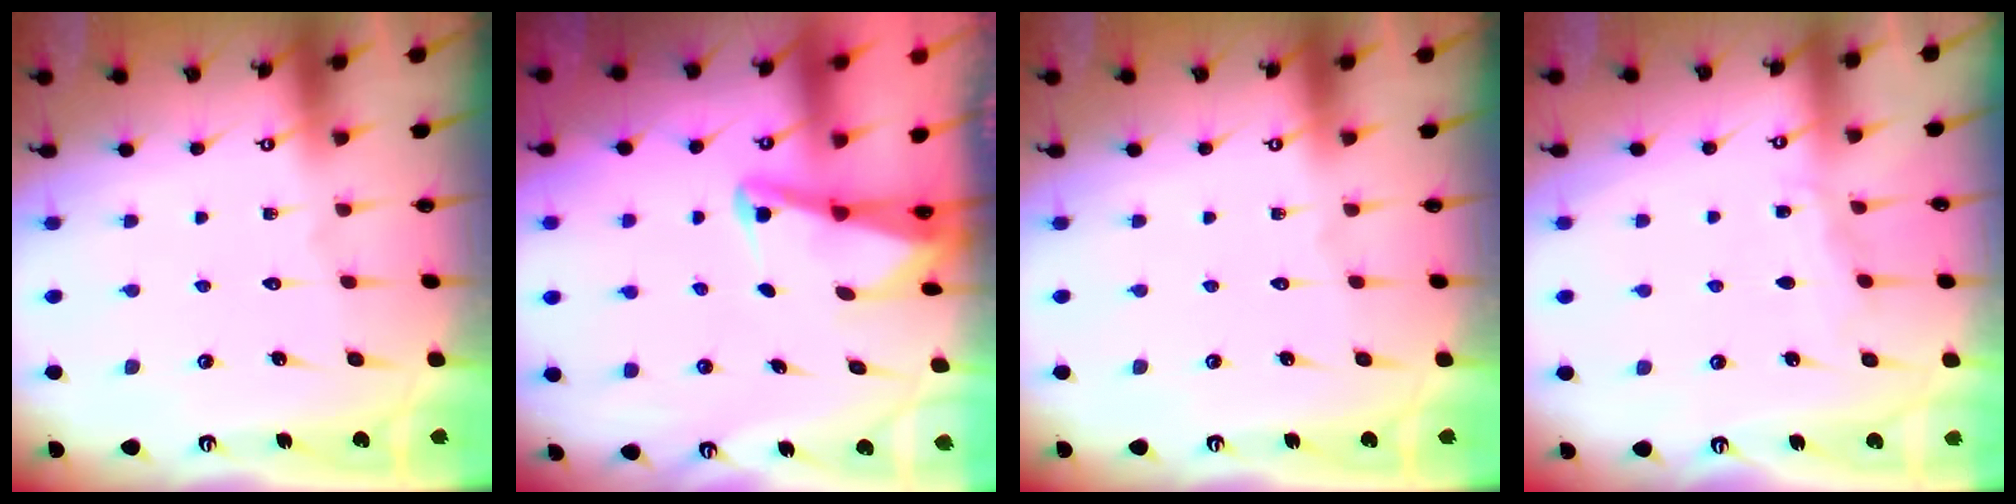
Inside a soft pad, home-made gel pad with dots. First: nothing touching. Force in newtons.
{"total": 2.6, "press": 2.5, "slide": 0.6}
{"total": 0.0}
{"total": 4.7, "press": 4.7, "slide": 0.4}